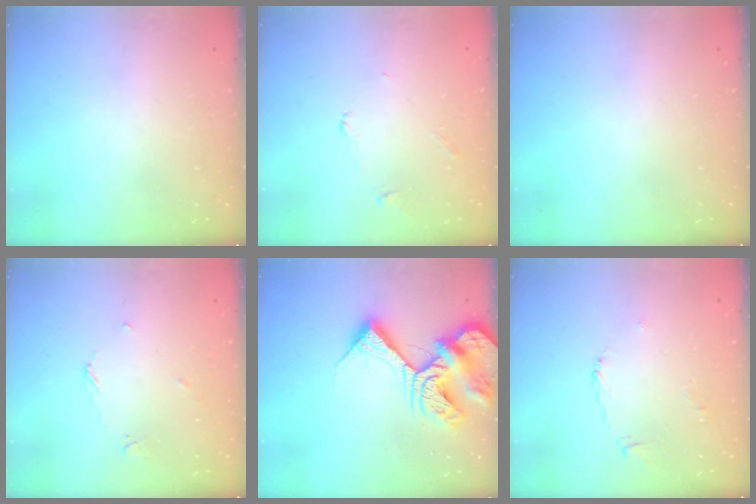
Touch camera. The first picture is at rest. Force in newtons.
{"total": 2.5, "press": 2.5, "slide": 0.3}
{"total": 0.0}
{"total": 3.7, "press": 3.6, "slide": 0.4}
{"total": 14.4, "press": 14.3, "slide": 1.6}
{"total": 3.2, "press": 3.1, "slide": 0.8}